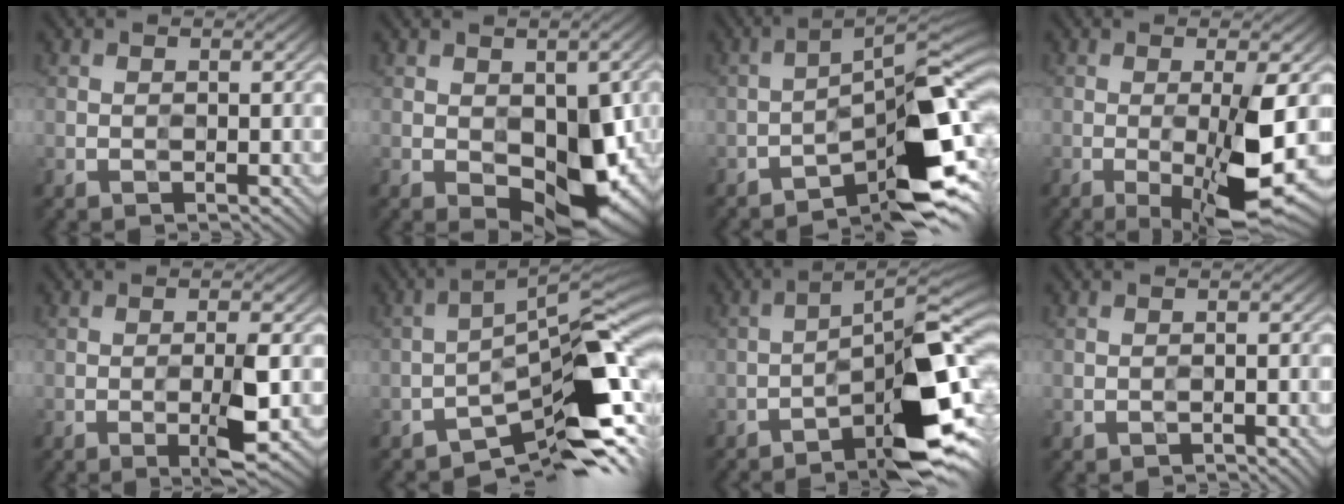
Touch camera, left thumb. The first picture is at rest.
{"total": 9.3, "force": [-2.6, 5.2, 7.3], "torque": [-0.102, -0.012, -0.029]}
{"total": 9.2, "force": [-6.2, 1.0, 6.7], "torque": [-0.091, 0.018, -0.097]}
{"total": 8.9, "force": [-2.7, 1.6, 8.4], "torque": [-0.121, 0.007, -0.034]}
{"total": 3.5, "force": [-1.4, 0.1, 3.2], "torque": [-0.053, 0.008, -0.022]}
{"total": 10.0, "force": [-6.9, 2.4, 6.7], "torque": [-0.085, 0.010, -0.117]}
{"total": 11.8, "force": [-6.7, 2.4, 9.4], "torque": [-0.132, 0.014, -0.101]}
{"total": 1.2, "force": [-1.1, -0.2, 0.5], "torque": [-0.004, 0.004, -0.015]}